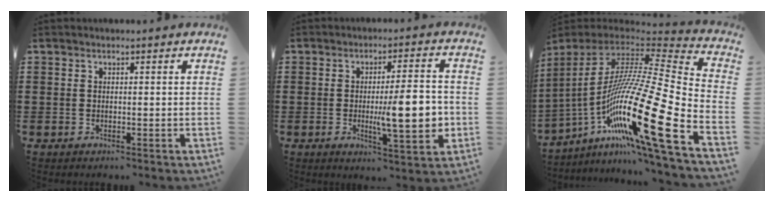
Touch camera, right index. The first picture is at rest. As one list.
[{"total": 10.4, "force": [-1.0, 2.8, 10.0], "torque": [-0.132, -0.011, -0.016]}, {"total": 24.3, "force": [-8.5, 4.2, 22.3], "torque": [-0.439, -0.018, -0.165]}]